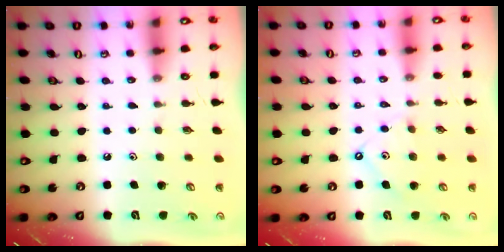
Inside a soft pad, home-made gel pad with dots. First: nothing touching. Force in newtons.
{"total": 7.2, "press": 7.2, "slide": 0.9}